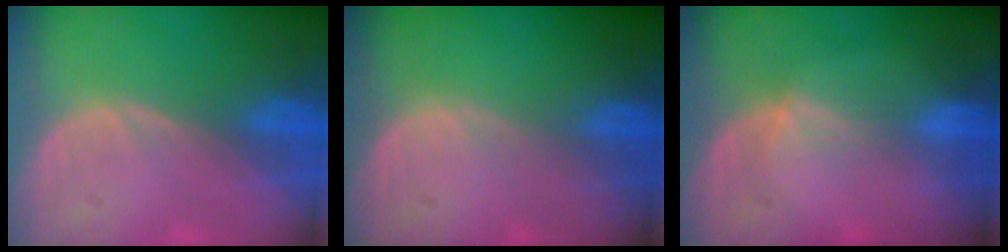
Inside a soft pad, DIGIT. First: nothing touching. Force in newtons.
{"total": 0.0}
{"total": 2.1, "press": 1.7, "slide": 1.2}